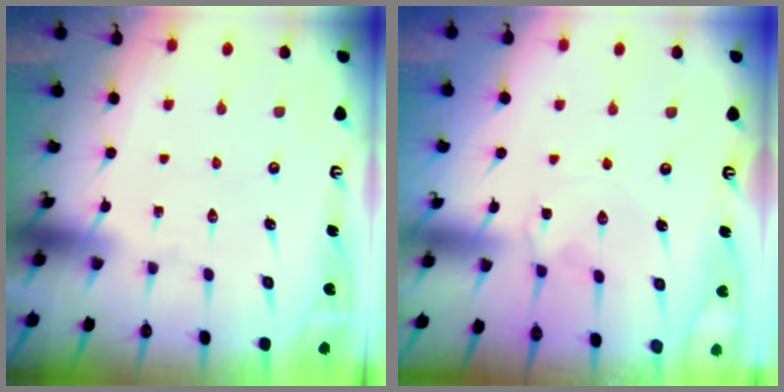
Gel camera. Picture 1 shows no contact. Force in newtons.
{"total": 1.8, "press": 1.7, "slide": 0.3}